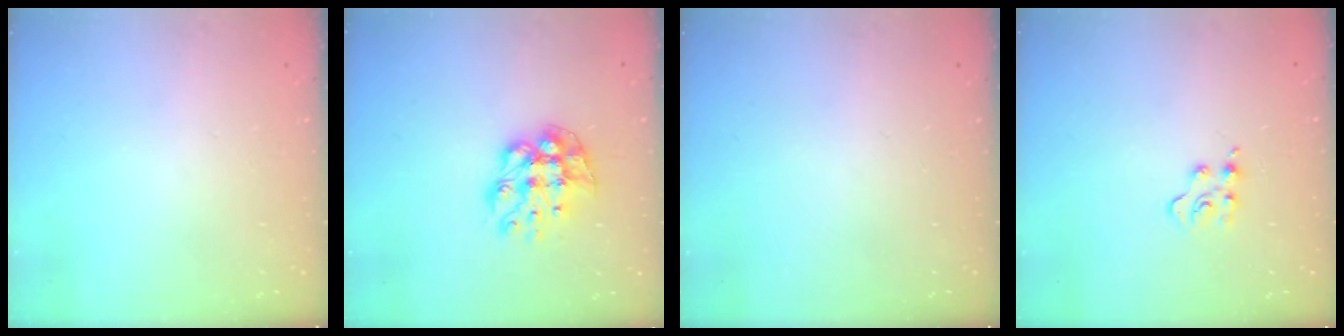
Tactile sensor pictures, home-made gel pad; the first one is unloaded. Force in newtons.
{"total": 10.8, "press": 10.8, "slide": 0.9}
{"total": 0.0}
{"total": 4.4, "press": 4.3, "slide": 0.5}